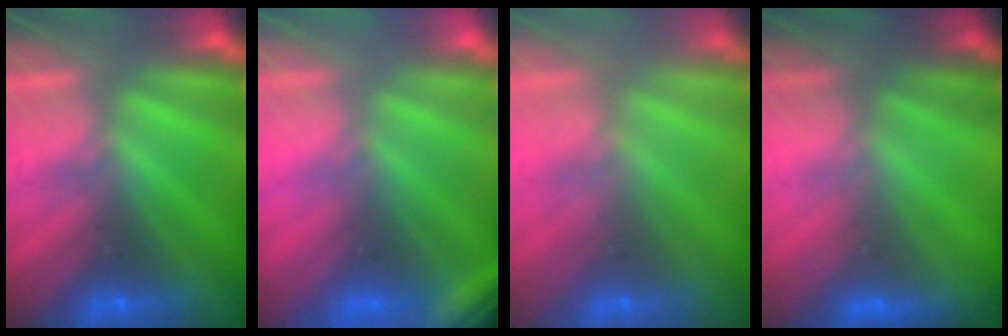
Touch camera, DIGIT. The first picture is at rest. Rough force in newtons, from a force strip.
{"total": 2.8}
{"total": 2.8}
{"total": 4.6}